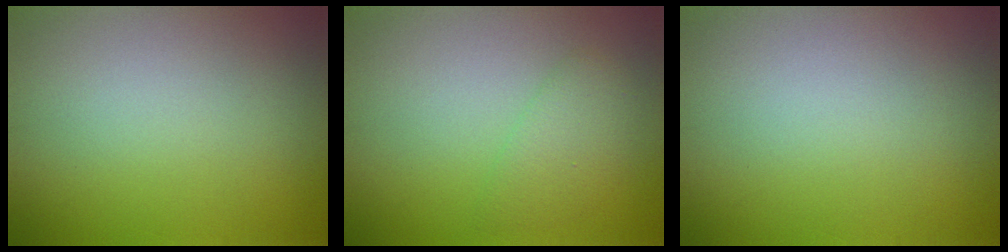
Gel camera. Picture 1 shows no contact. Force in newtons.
{"total": 2.0, "press": 2.0, "slide": 0.2}
{"total": 0.0}